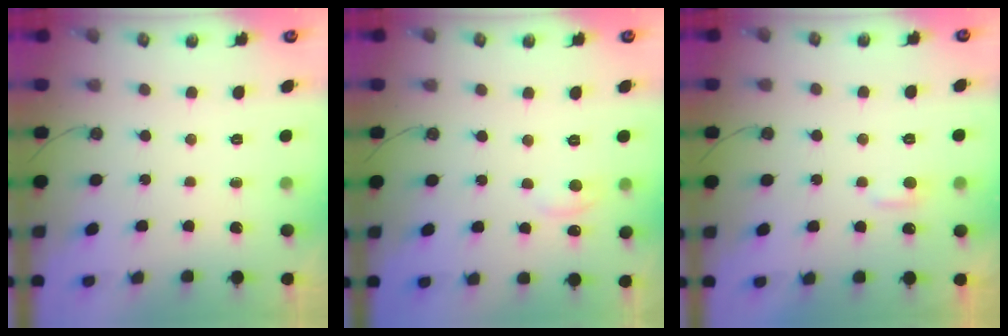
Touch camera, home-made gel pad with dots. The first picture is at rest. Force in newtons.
{"total": 1.4, "press": 1.3, "slide": 0.7}
{"total": 2.4, "press": 2.3, "slide": 0.5}